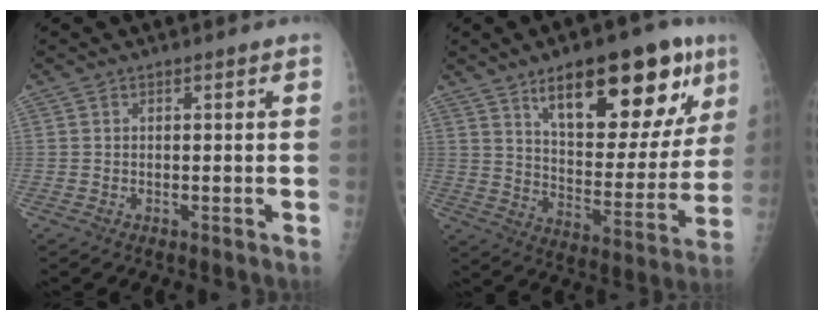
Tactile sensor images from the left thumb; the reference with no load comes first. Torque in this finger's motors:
{"motor_torque": [0.39, 0.68, 0.46, -0.25, 0.21]}